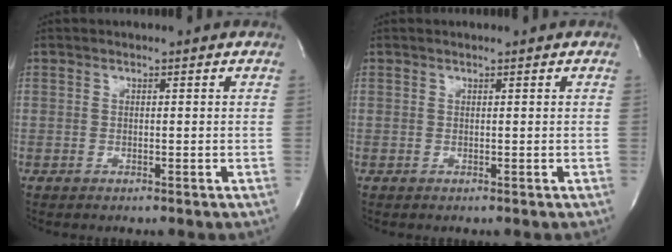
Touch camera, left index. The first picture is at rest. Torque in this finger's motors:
{"motor_torque": [0.14, -0.09, -0.03, -0.01]}